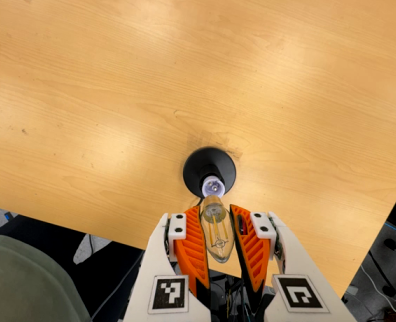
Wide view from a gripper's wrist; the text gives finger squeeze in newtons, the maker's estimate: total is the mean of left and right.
{"total": 20.4, "left": 23.2, "right": 17.6}